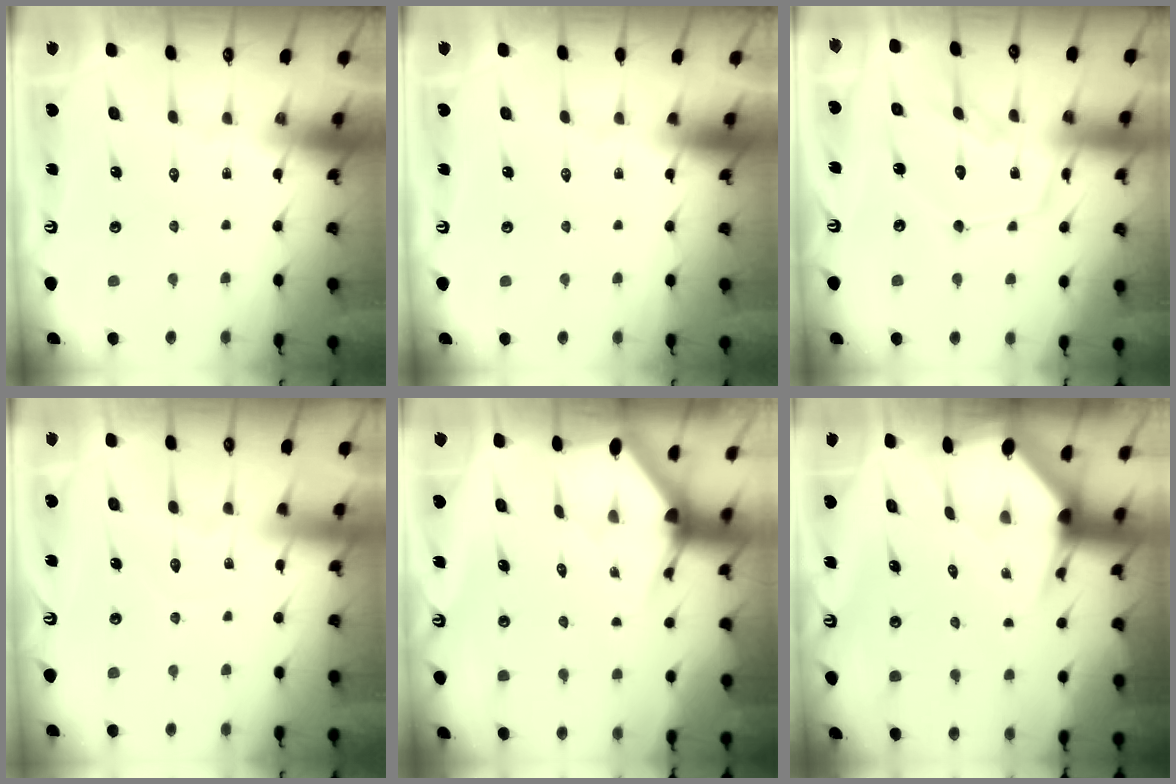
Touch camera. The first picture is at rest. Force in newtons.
{"total": 0.0}
{"total": 13.4, "press": 13.4, "slide": 1.2}
{"total": 4.8, "press": 4.8, "slide": 0.5}
{"total": 3.0, "press": 3.0, "slide": 0.2}
{"total": 3.7, "press": 3.7, "slide": 0.2}